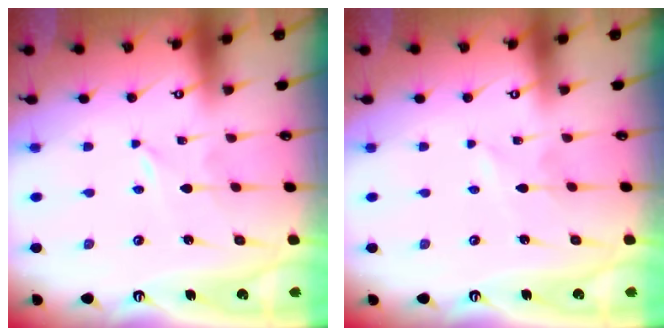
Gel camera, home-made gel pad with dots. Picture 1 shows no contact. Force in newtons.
{"total": 1.1, "press": 1.1, "slide": 0.2}